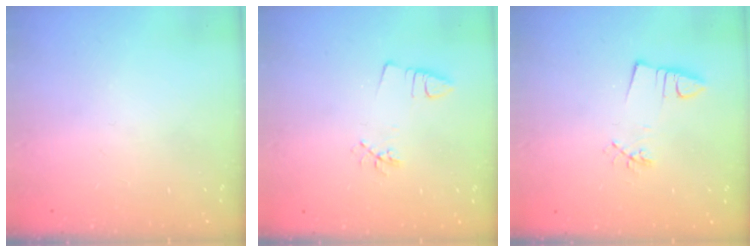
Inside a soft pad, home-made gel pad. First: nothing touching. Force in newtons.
{"total": 3.1, "press": 2.7, "slide": 1.4}
{"total": 3.3, "press": 1.9, "slide": 2.8}